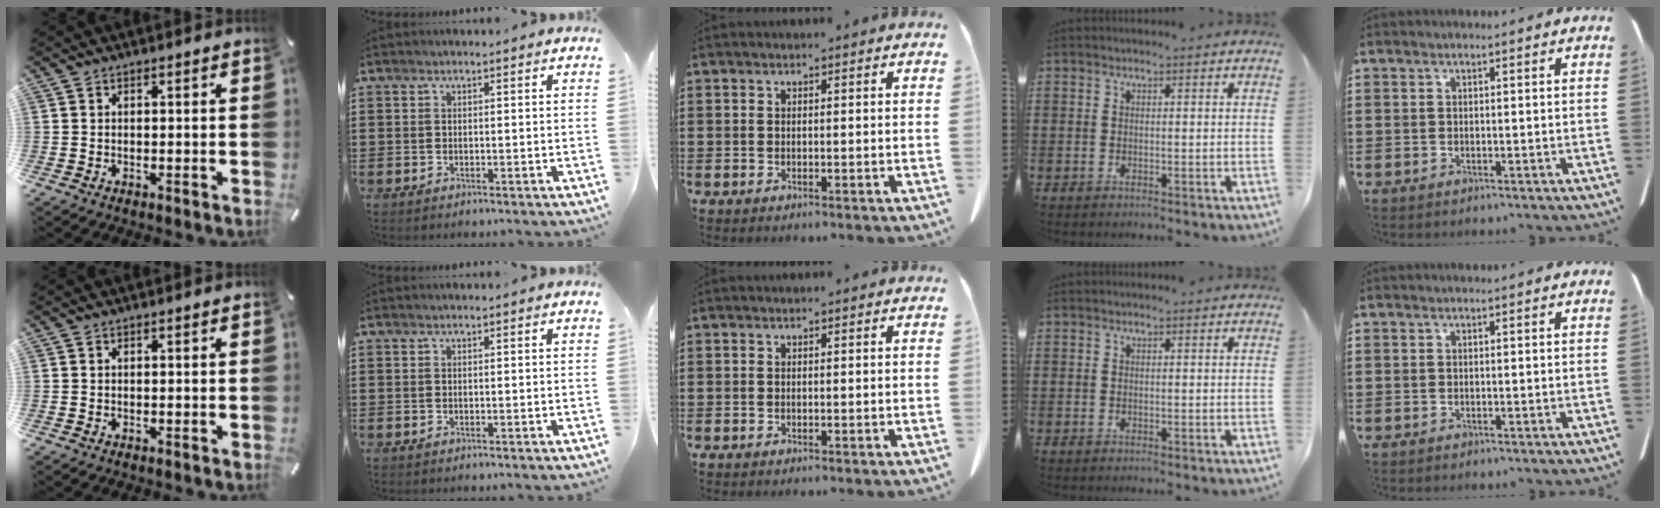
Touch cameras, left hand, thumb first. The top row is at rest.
{}